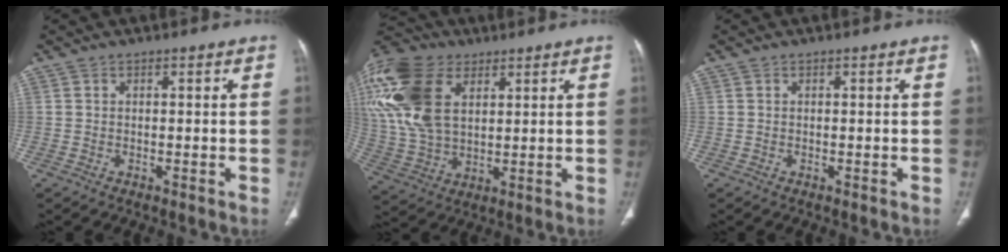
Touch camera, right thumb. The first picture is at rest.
{"total": 21.5, "force": [7.7, 13.4, 15.0], "torque": [-0.342, 0.002, 0.146]}
{"total": 0.0}